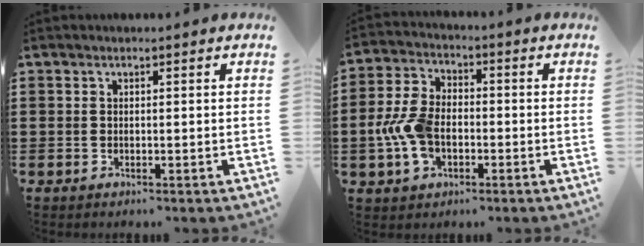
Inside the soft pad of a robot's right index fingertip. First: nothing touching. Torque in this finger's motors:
{"motor_torque": [1.39, -0.75, 0.82, 0.21]}